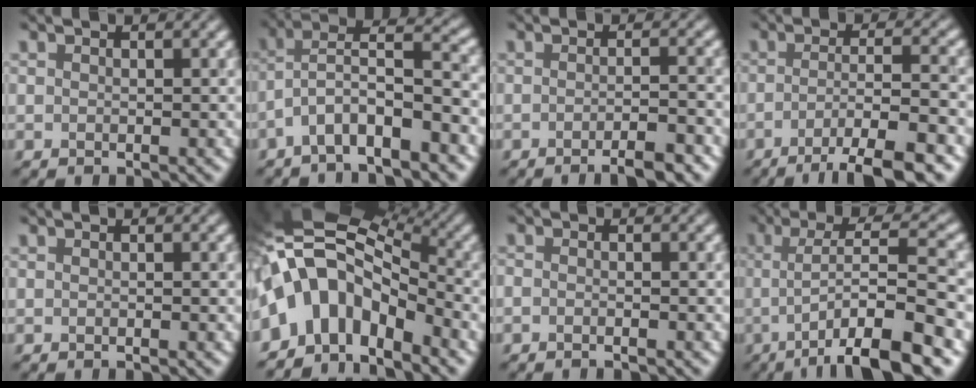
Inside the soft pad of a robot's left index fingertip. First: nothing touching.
{"total": 6.6, "force": [-4.0, 1.4, 5.1], "torque": [-0.087, 0.028, -0.064]}
{"total": 3.6, "force": [-2.3, 0.6, 2.7], "torque": [-0.030, 0.010, -0.028]}
{"total": 7.6, "force": [-4.2, 1.3, 6.2], "torque": [-0.080, 0.016, -0.055]}
{"total": 0.0}
{"total": 10.1, "force": [-3.5, 6.4, 7.0], "torque": [-0.116, 0.029, -0.063]}
{"total": 1.1, "force": [-1.1, 0.0, 0.1], "torque": [0.001, 0.007, -0.014]}
{"total": 10.2, "force": [-3.7, 2.1, 9.3], "torque": [-0.129, 0.026, -0.050]}